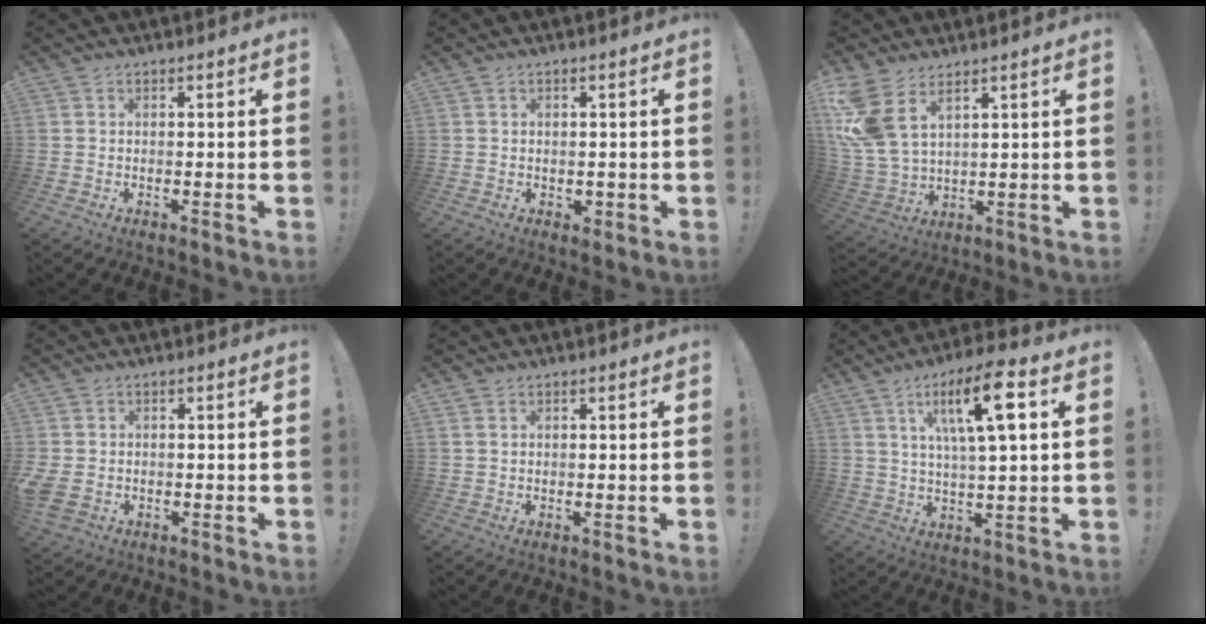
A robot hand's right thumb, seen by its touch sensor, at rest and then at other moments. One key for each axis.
{"total": 1.5, "fx": 0.4, "fy": 1.3, "fz": 0.6, "tx": -0.002, "ty": -0.004, "tz": 0.007}
{"total": 11.0, "fx": 6.1, "fy": 5.6, "fz": 7.2, "tx": -0.167, "ty": -0.031, "tz": 0.122}
{"total": 3.6, "fx": -0.5, "fy": 2.8, "fz": 2.1, "tx": -0.056, "ty": 0.007, "tz": -0.004}
{"total": 1.0, "fx": 0.6, "fy": 0.5, "fz": 0.6, "tx": -0.020, "ty": 0.005, "tz": 0.012}
{"total": 14.2, "fx": 5.1, "fy": 3.1, "fz": 12.9, "tx": -0.209, "ty": -0.008, "tz": 0.070}